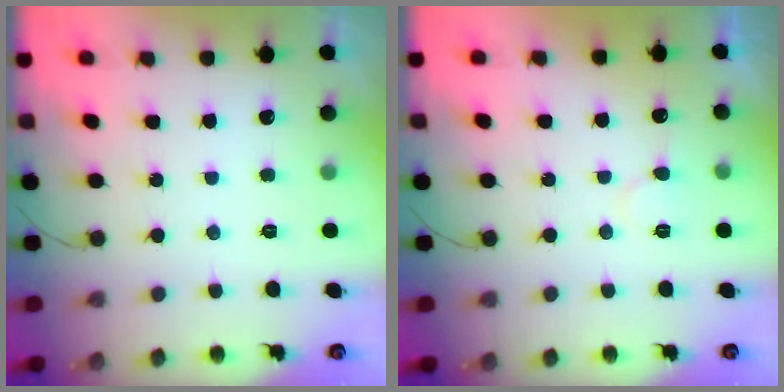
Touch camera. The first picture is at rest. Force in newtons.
{"total": 6.0, "press": 6.0, "slide": 0.4}